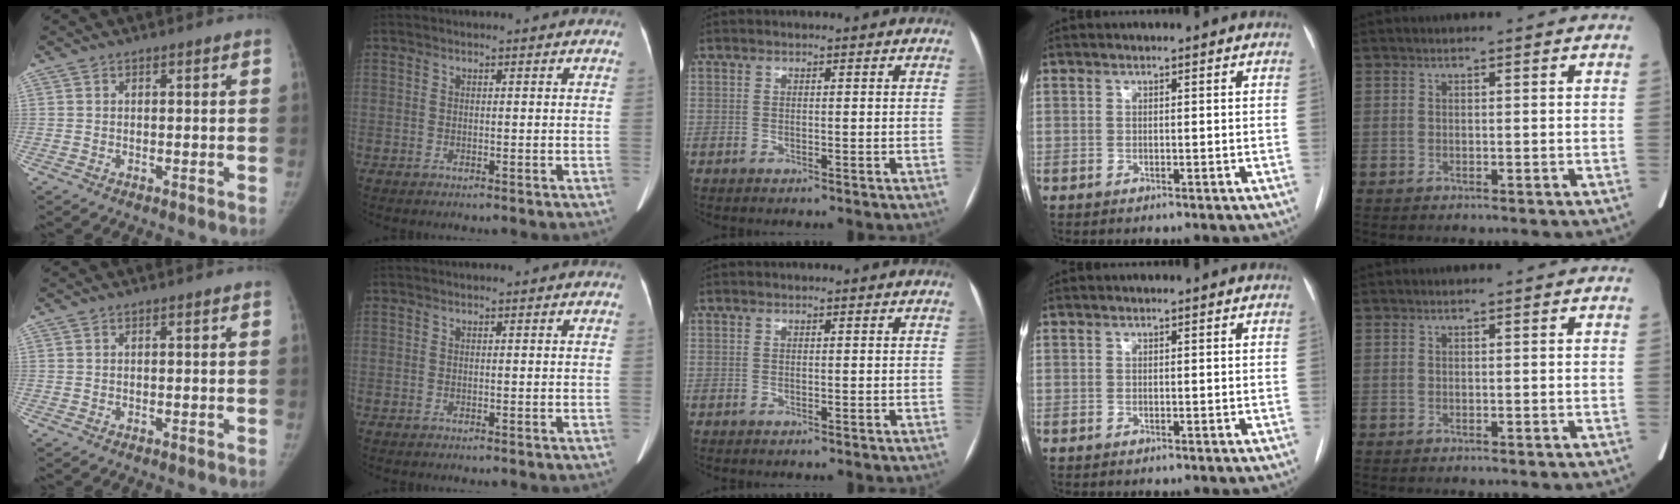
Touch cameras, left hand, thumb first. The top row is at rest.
{}